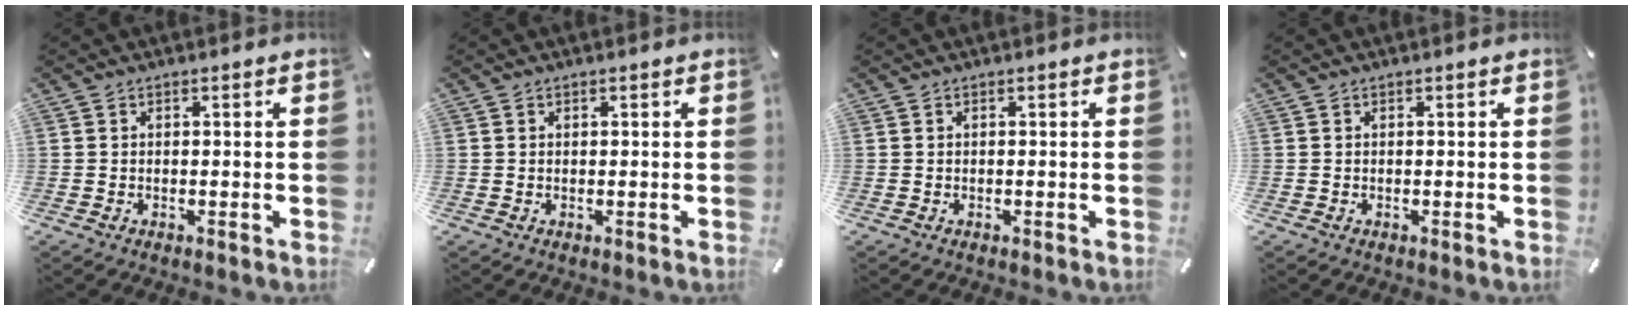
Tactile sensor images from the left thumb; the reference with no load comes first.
{"total": 0.0}
{"total": 0.0}
{"total": 0.0}